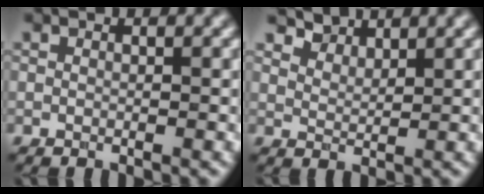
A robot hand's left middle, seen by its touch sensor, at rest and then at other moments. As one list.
[{"total": 2.4, "force": [2.3, 0.6, 0.2], "torque": [-0.013, -0.010, 0.051]}]